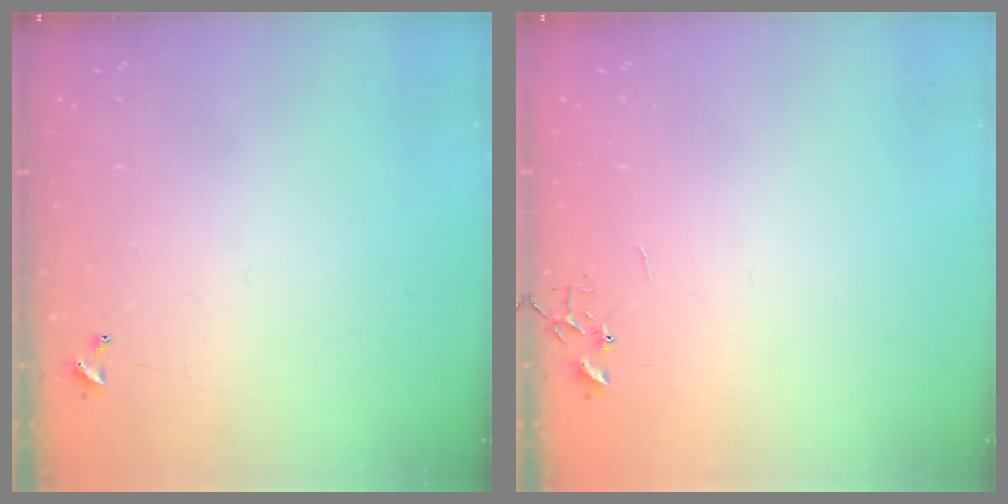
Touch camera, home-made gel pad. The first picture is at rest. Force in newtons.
{"total": 0.0}